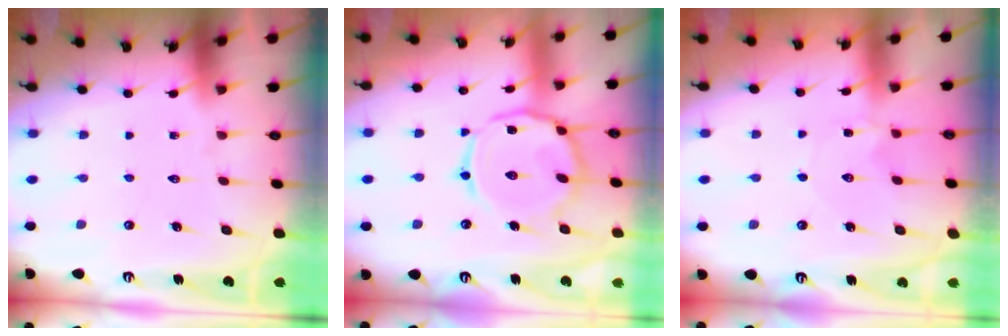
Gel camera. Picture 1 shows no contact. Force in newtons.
{"total": 13.6, "press": 13.6, "slide": 1.0}
{"total": 1.1, "press": 1.1, "slide": 0.2}